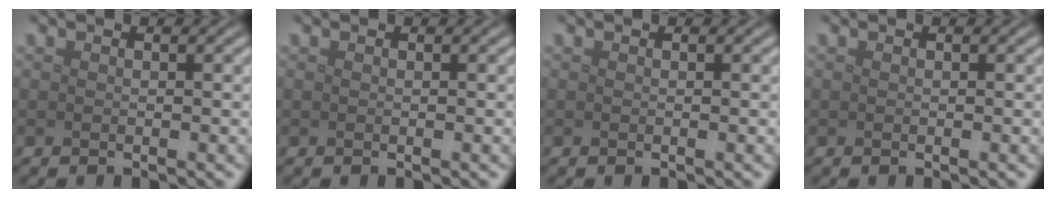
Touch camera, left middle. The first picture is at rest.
{"total": 0.0}
{"total": 0.0}
{"total": 0.0}